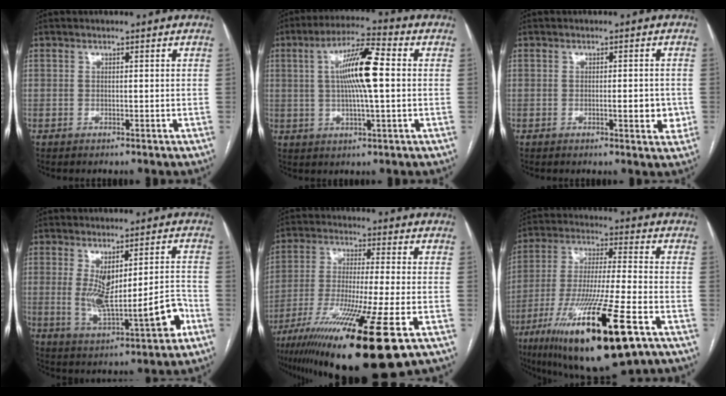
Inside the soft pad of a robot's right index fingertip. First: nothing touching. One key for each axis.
{"total": 10.7, "fx": 1.1, "fy": 1.1, "fz": 10.6, "tx": -0.195, "ty": 0.012, "tz": 0.016}
{"total": 3.7, "fx": -0.6, "fy": 1.1, "fz": 3.5, "tx": -0.047, "ty": -0.003, "tz": -0.006}
{"total": 12.2, "fx": -1.9, "fy": 2.9, "fz": 11.7, "tx": -0.189, "ty": 0.007, "tz": -0.013}
{"total": 20.5, "fx": -11.1, "fy": 0.4, "fz": 17.3, "tx": -0.293, "ty": -0.054, "tz": -0.192}
{"total": 22.4, "fx": -11.5, "fy": 2.4, "fz": 19.1, "tx": -0.347, "ty": -0.051, "tz": -0.196}